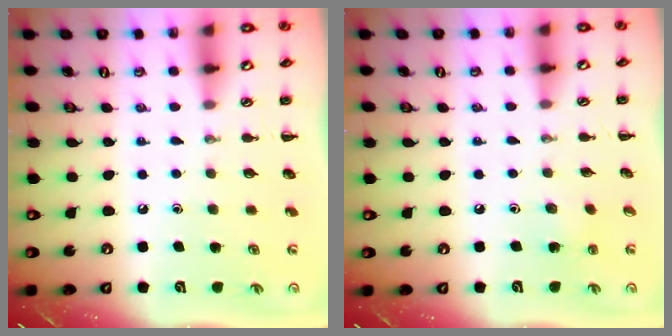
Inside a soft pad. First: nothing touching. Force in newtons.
{"total": 4.7, "press": 4.5, "slide": 1.3}